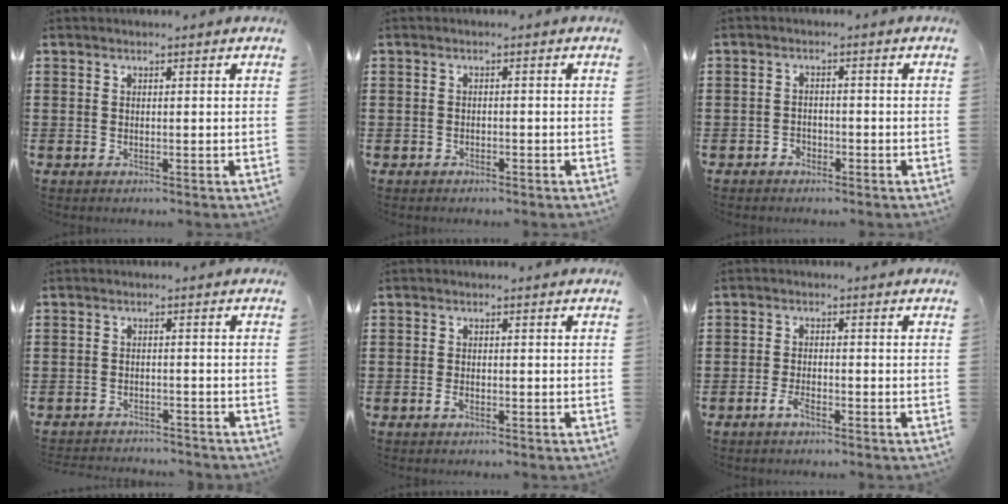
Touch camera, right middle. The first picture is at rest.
{"total": 0.9, "force": [-0.8, 0.4, 0.0], "torque": [-0.003, 0.002, -0.019]}
{"total": 1.7, "force": [-1.5, 0.9, 0.1], "torque": [-0.007, 0.003, -0.033]}
{"total": 2.3, "force": [-2.3, 0.2, -0.1], "torque": [-0.005, 0.001, -0.050]}
{"total": 1.2, "force": [-0.7, 0.5, 0.8], "torque": [-0.025, -0.006, -0.016]}
{"total": 2.7, "force": [-1.7, 0.7, 1.9], "torque": [-0.047, -0.002, -0.037]}